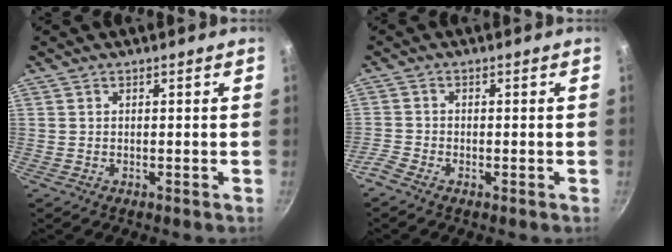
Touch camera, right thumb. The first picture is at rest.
{"total": 2.3, "force": [-1.7, 0.9, 1.2], "torque": [-0.039, 0.010, -0.043]}